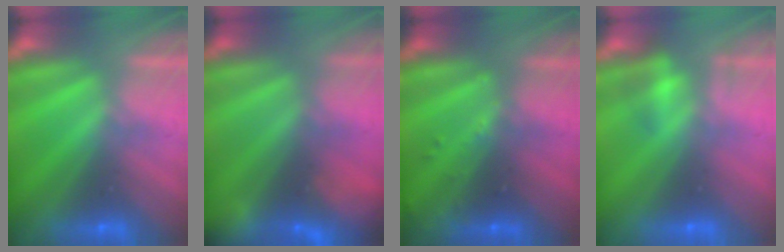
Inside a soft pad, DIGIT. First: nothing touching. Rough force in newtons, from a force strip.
{"total": 8.8}
{"total": 2.9}
{"total": 2.1}